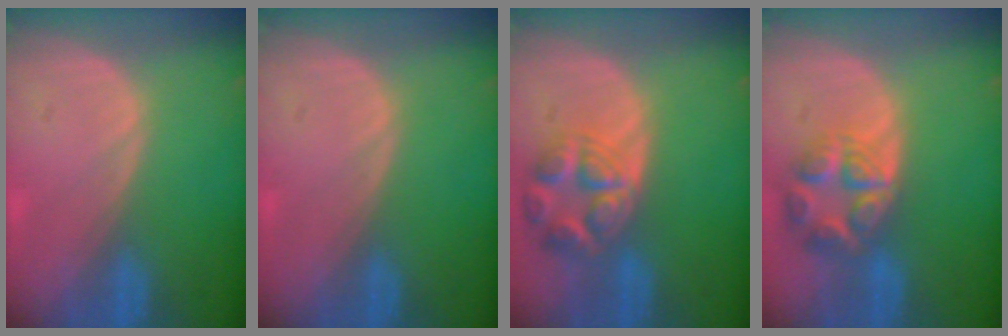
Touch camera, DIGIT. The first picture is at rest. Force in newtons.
{"total": 0.0}
{"total": 7.8, "press": 7.0, "slide": 3.5}
{"total": 7.8, "press": 6.8, "slide": 3.7}